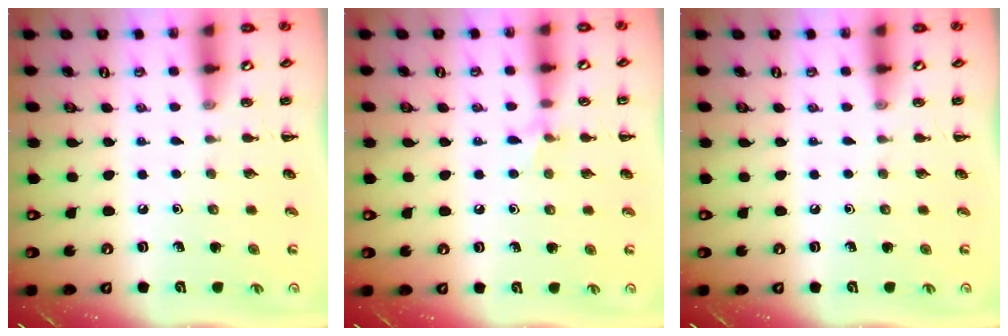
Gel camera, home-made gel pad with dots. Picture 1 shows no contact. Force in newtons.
{"total": 5.4, "press": 5.1, "slide": 1.9}
{"total": 0.0}